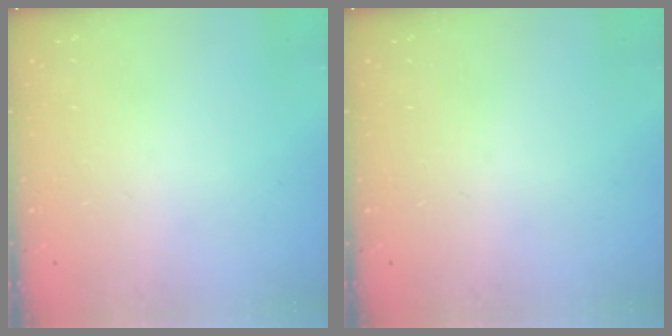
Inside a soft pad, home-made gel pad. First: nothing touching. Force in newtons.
{"total": 0.0}